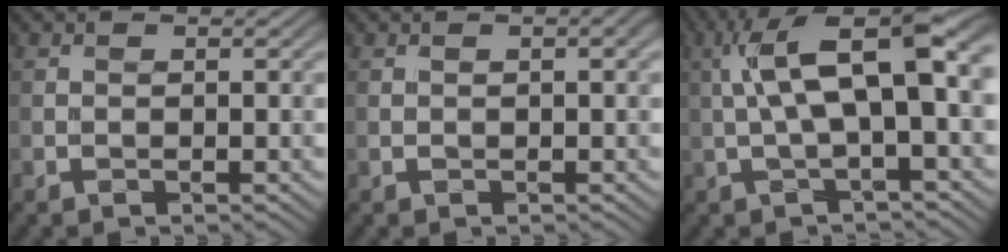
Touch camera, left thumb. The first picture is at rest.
{"total": 2.1, "force": [0.4, 0.7, 1.9], "torque": [-0.029, 0.004, 0.008]}
{"total": 10.5, "force": [1.7, 3.1, 9.9], "torque": [-0.187, 0.017, 0.025]}